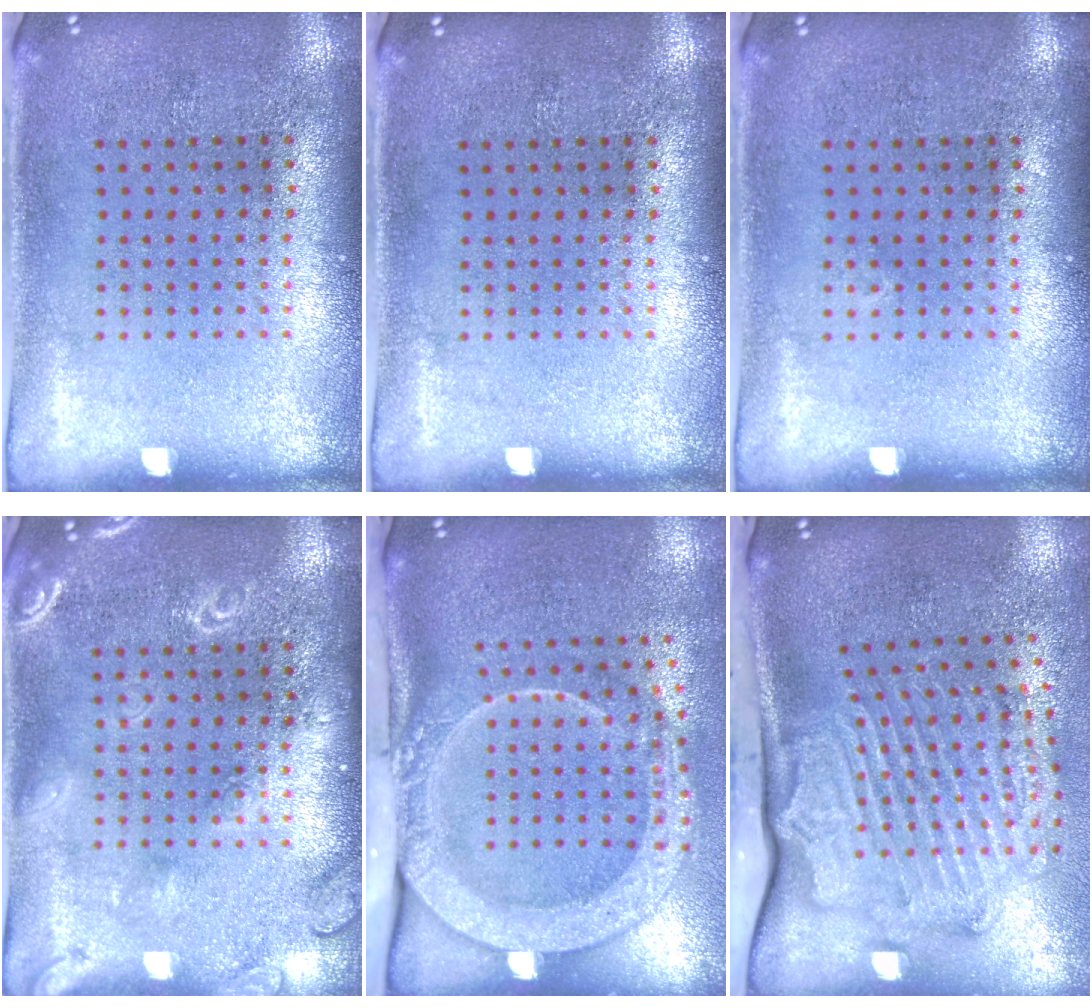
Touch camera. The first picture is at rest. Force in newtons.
{"total": 0.0}
{"total": 0.0}
{"total": 2.9, "press": 2.9, "slide": 0.4}
{"total": 2.8, "press": 2.0, "slide": 1.9}
{"total": 2.5, "press": 2.2, "slide": 1.2}